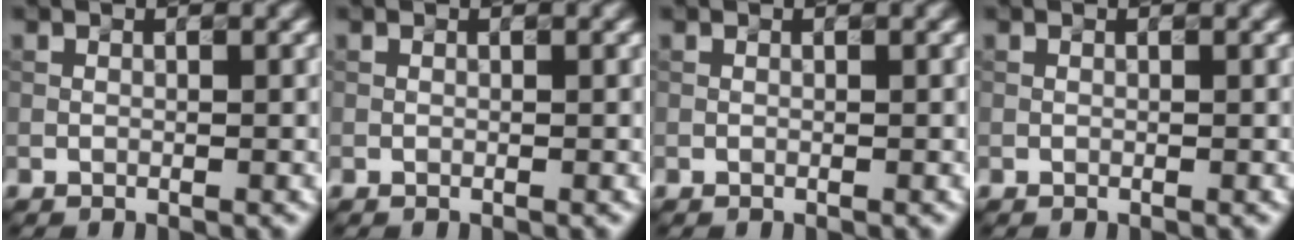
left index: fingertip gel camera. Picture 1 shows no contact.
{"total": 0.0}
{"total": 0.0}
{"total": 0.0}